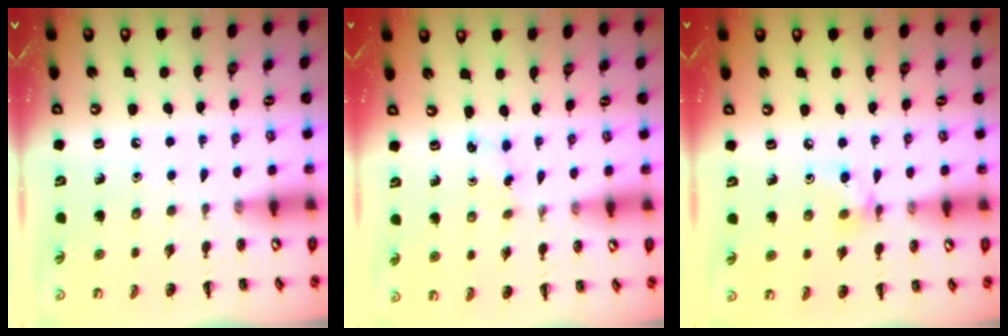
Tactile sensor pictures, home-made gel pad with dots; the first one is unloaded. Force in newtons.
{"total": 2.7, "press": 2.5, "slide": 0.9}
{"total": 5.2, "press": 5.1, "slide": 0.8}